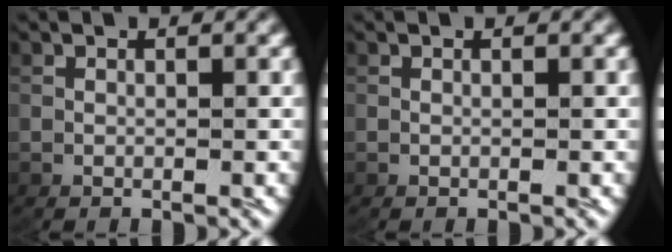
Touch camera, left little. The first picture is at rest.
{"total": 0.0}